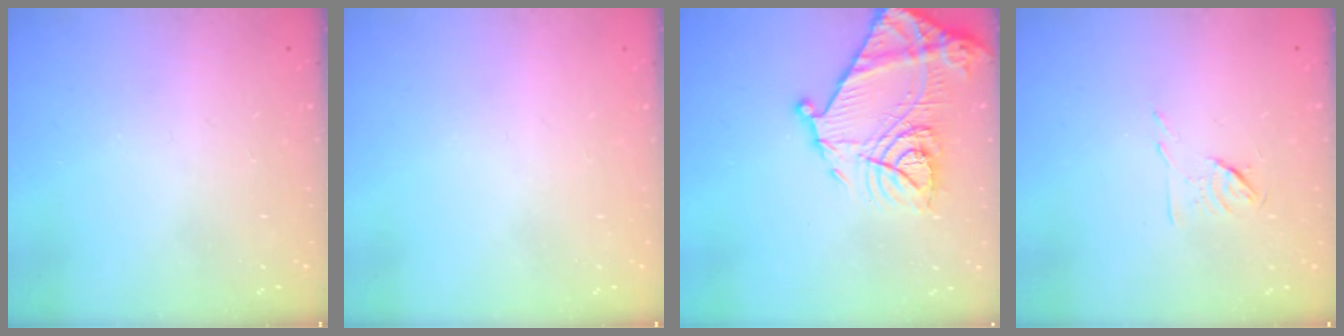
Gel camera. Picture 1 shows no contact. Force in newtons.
{"total": 0.0}
{"total": 20.6, "press": 20.5, "slide": 1.8}
{"total": 5.8, "press": 5.7, "slide": 1.2}